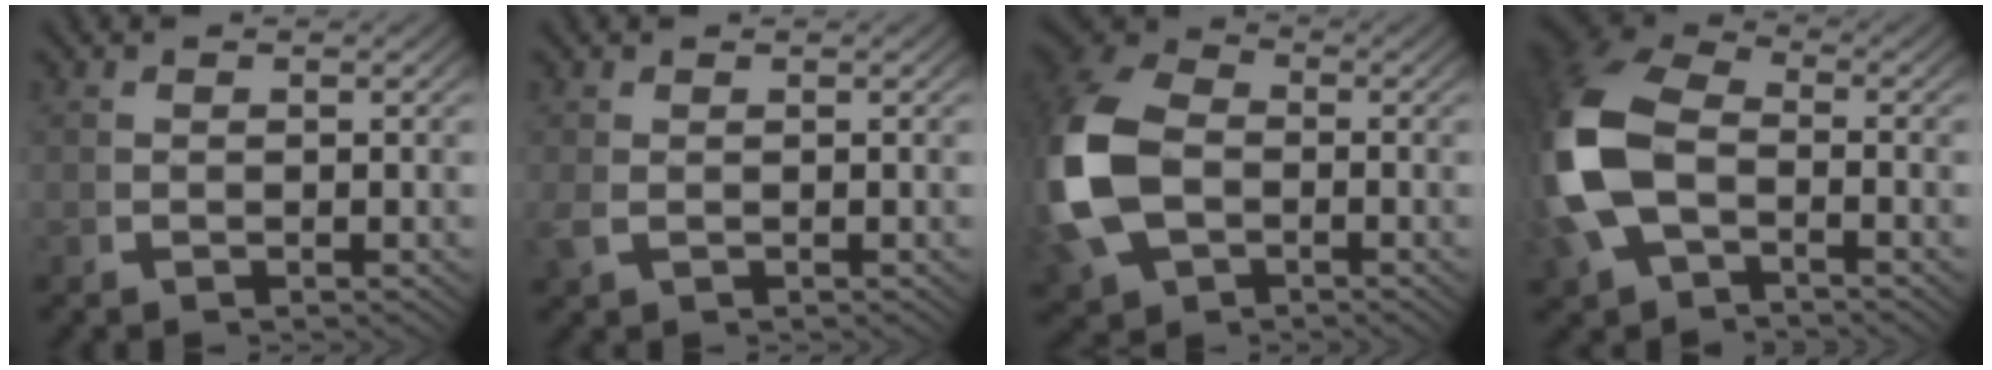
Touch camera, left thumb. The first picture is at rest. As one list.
[{"total": 1.0, "force": [0.0, 0.7, 0.7], "torque": [-0.027, -0.004, 0.006]}, {"total": 11.8, "force": [-1.1, 8.9, 7.6], "torque": [-0.206, -0.037, 0.002]}, {"total": 10.6, "force": [-1.0, 7.7, 7.2], "torque": [-0.197, -0.020, -0.007]}]